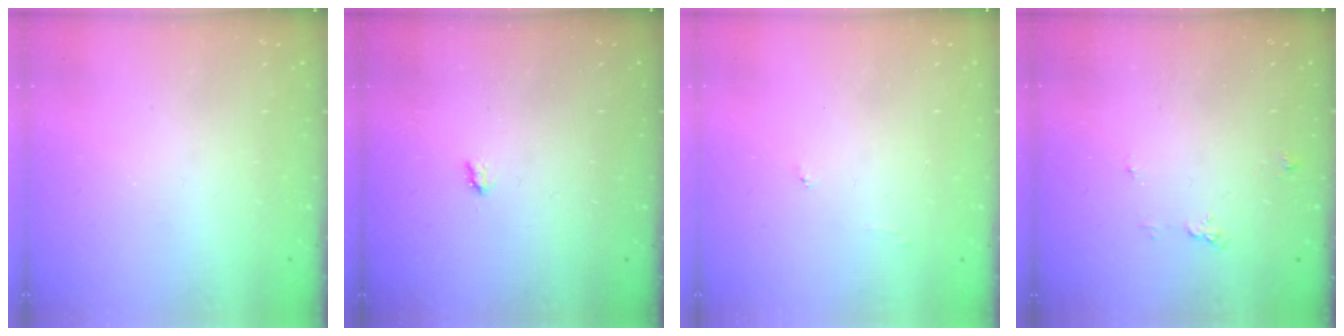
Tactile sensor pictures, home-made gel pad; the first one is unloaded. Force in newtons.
{"total": 1.9, "press": 1.9, "slide": 0.3}
{"total": 3.9, "press": 3.9, "slide": 0.3}
{"total": 4.3, "press": 4.3, "slide": 0.4}